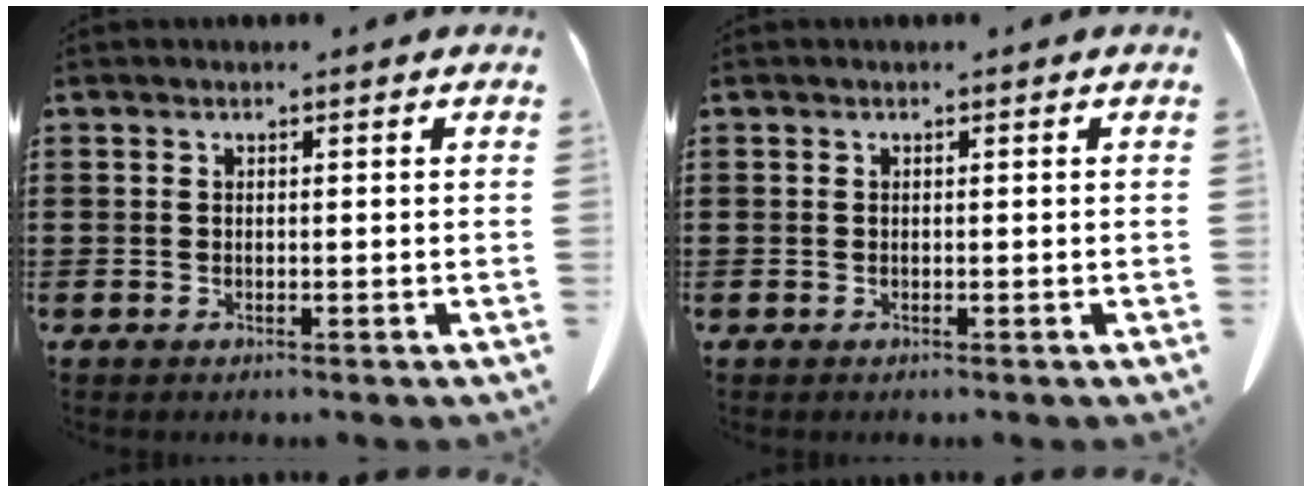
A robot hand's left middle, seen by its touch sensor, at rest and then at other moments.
{"total": 0.0}